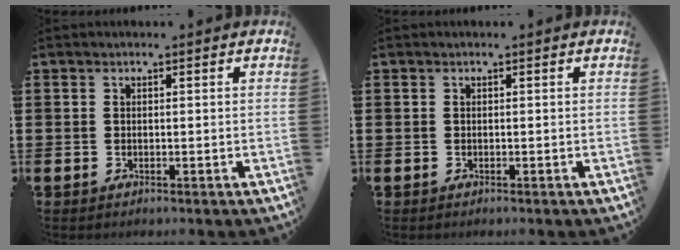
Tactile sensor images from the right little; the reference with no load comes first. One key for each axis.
{"total": 0.0}